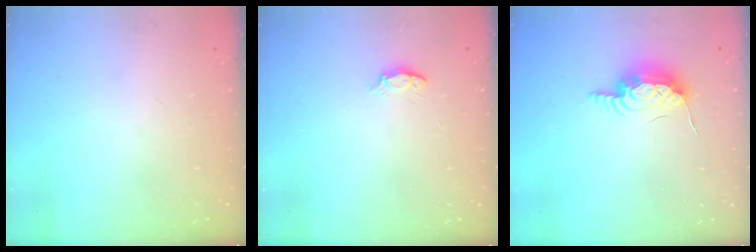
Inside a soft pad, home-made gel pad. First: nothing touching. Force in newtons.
{"total": 3.0, "press": 3.0, "slide": 0.3}
{"total": 10.0, "press": 10.0, "slide": 1.0}